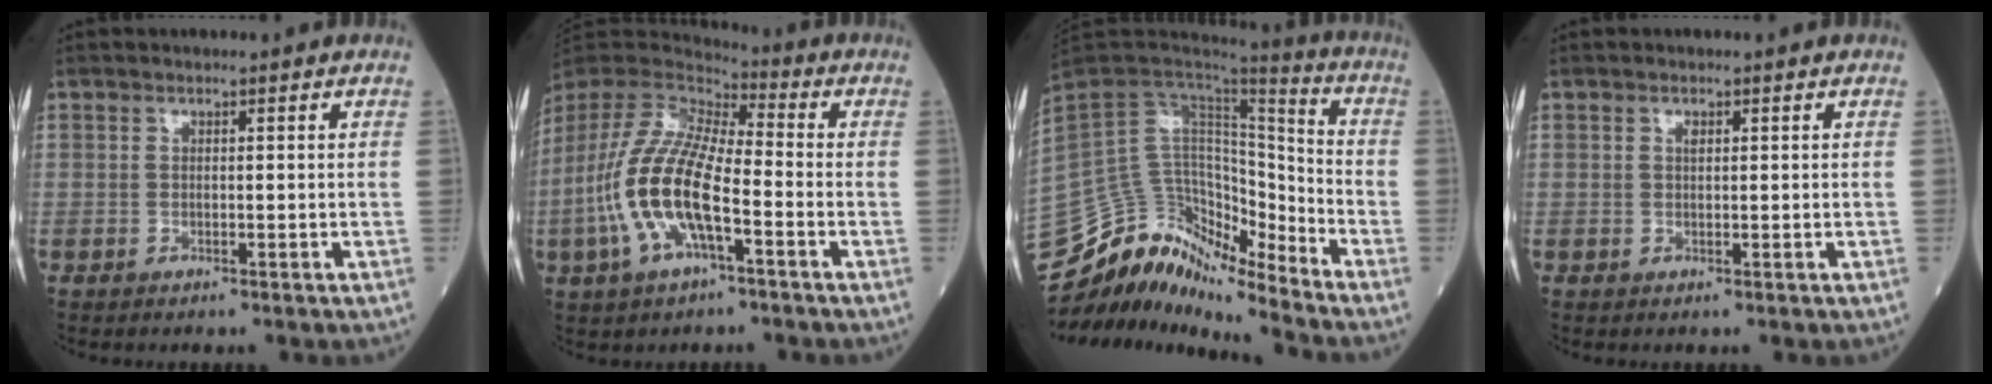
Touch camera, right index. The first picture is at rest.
{"total": 15.6, "force": [-4.6, 4.7, 14.1], "torque": [-0.309, -0.004, -0.090]}
{"total": 15.4, "force": [-14.8, 3.2, 3.3], "torque": [-0.053, 0.082, -0.260]}
{"total": 0.7, "force": [0.3, 0.3, 0.6], "torque": [-0.011, -0.002, 0.005]}